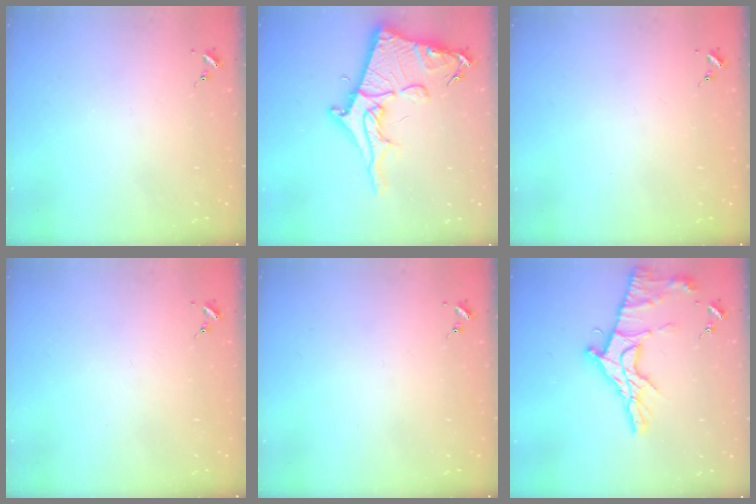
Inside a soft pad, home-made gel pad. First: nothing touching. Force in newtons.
{"total": 19.2, "press": 19.1, "slide": 1.8}
{"total": 0.0}
{"total": 0.0}
{"total": 0.0}
{"total": 17.0, "press": 16.9, "slide": 1.6}